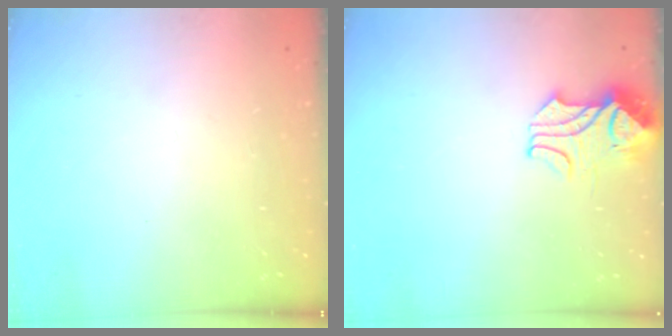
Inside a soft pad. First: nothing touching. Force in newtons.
{"total": 2.1, "press": 1.9, "slide": 0.8}